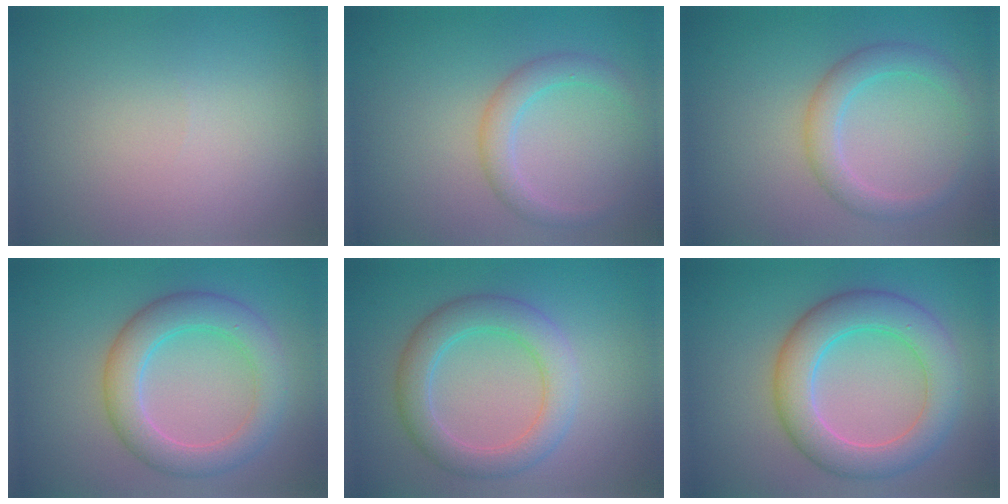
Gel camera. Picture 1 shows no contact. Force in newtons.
{"total": 2.5, "press": 2.5, "slide": 0.1}
{"total": 2.9, "press": 2.9, "slide": 0.2}
{"total": 5.1, "press": 5.1, "slide": 0.5}
{"total": 4.6, "press": 4.6, "slide": 0.1}
{"total": 6.4, "press": 6.4, "slide": 0.5}